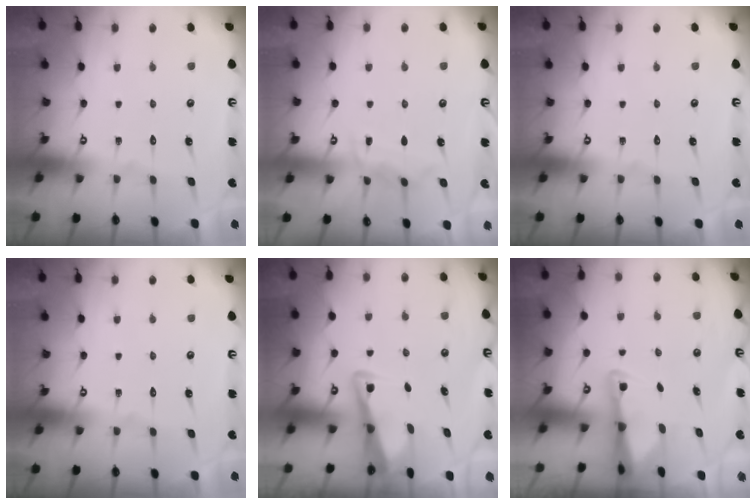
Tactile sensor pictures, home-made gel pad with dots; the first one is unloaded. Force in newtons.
{"total": 5.9, "press": 5.8, "slide": 0.7}
{"total": 0.0}
{"total": 0.0}
{"total": 3.7, "press": 3.7, "slide": 0.4}
{"total": 2.3, "press": 2.3, "slide": 0.5}